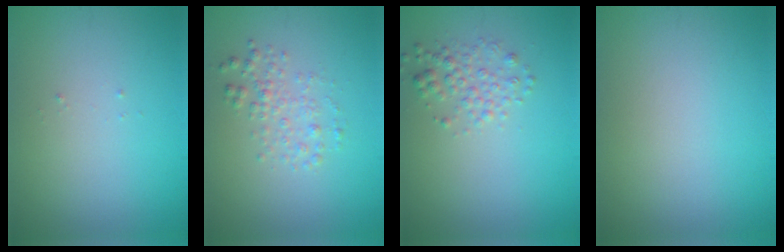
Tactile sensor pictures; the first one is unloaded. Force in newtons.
{"total": 2.0, "press": 2.0, "slide": 0.1}
{"total": 2.0, "press": 2.0, "slide": 0.1}
{"total": 0.0}